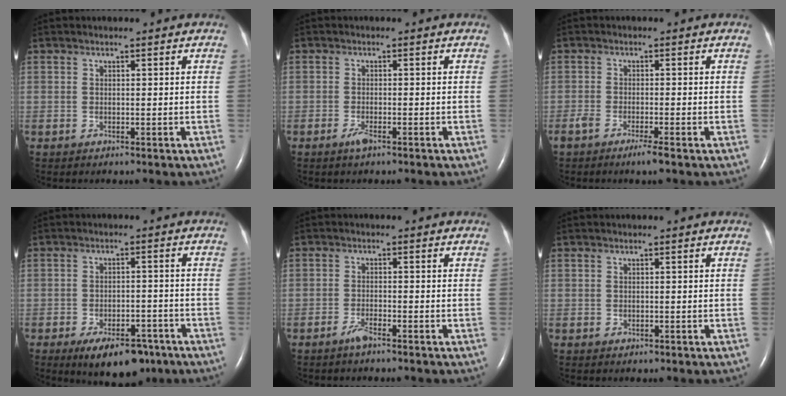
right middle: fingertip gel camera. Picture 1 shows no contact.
{"total": 1.7, "force": [-1.2, 0.2, 1.2], "torque": [-0.029, -0.003, -0.022]}
{"total": 3.1, "force": [-2.1, 0.0, 2.2], "torque": [-0.046, -0.007, -0.040]}
{"total": 10.1, "force": [-6.8, 4.5, 5.9], "torque": [-0.083, -0.002, -0.100]}
{"total": 2.0, "force": [-1.7, 0.0, 1.2], "torque": [-0.033, -0.003, -0.032]}
{"total": 0.0}